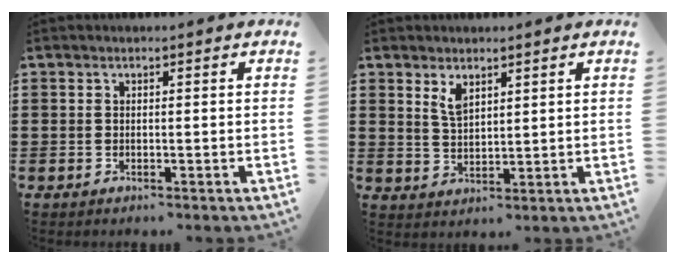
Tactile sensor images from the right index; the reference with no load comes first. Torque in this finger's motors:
{"motor_torque": [0.02, 0.01, 0.32, 0.06]}